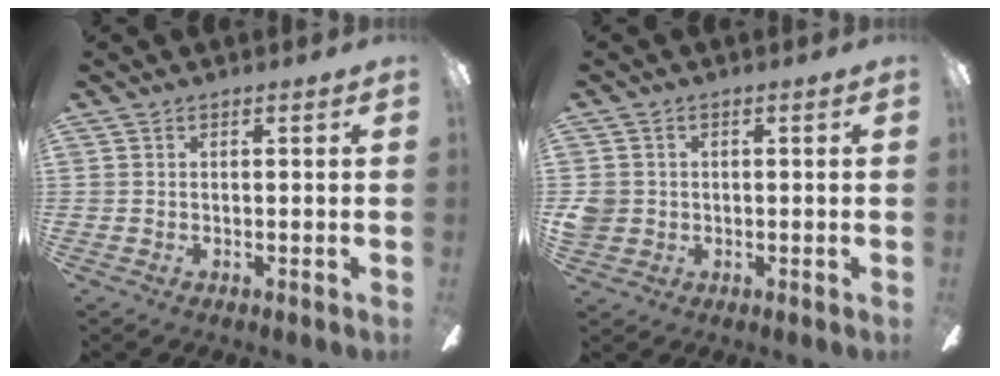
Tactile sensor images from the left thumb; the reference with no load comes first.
{"total": 3.5, "force": [0.0, 3.4, 0.9], "torque": [-0.011, 0.007, 0.001]}